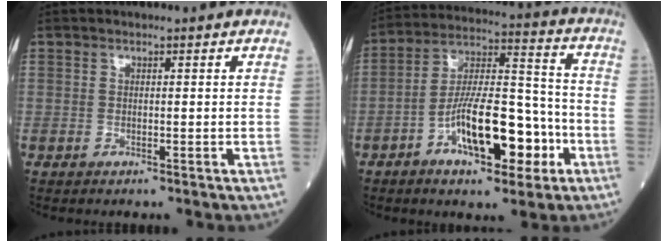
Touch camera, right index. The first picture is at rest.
{"total": 14.1, "force": [-5.8, 4.7, 11.9], "torque": [-0.217, 0.022, -0.093]}